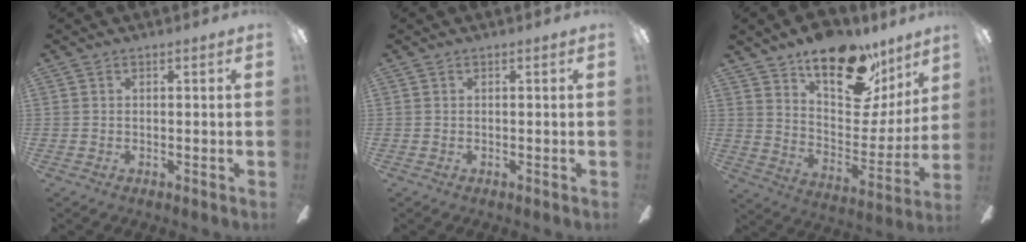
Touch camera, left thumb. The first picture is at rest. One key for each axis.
{"total": 0.0}
{"total": 21.1, "fx": 15.4, "fy": 9.1, "fz": 11.2, "tx": -0.157, "ty": -0.109, "tz": 0.264}